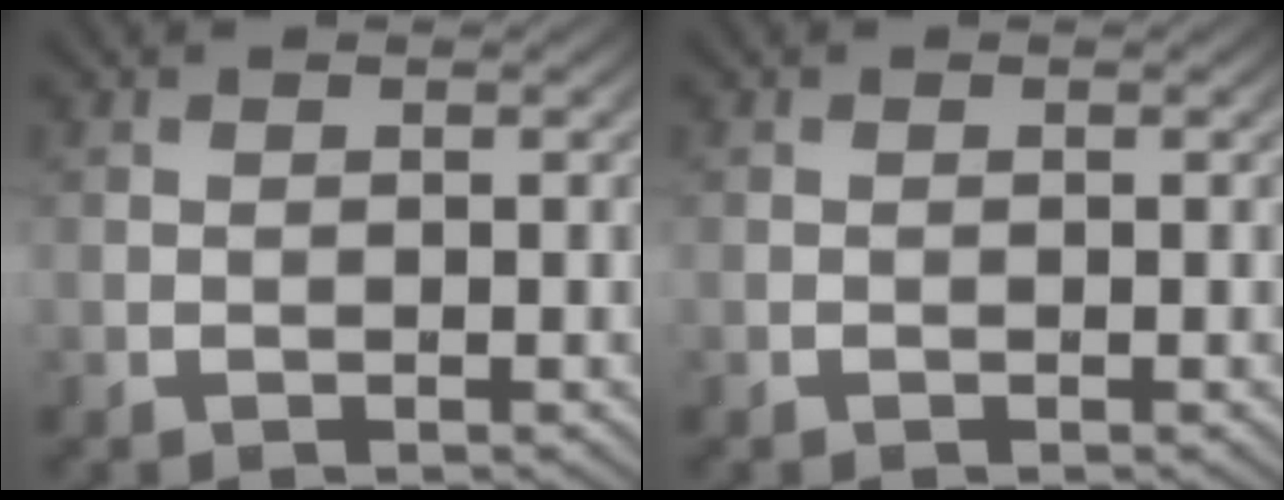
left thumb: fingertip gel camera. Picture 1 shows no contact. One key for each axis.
{"total": 0.0}